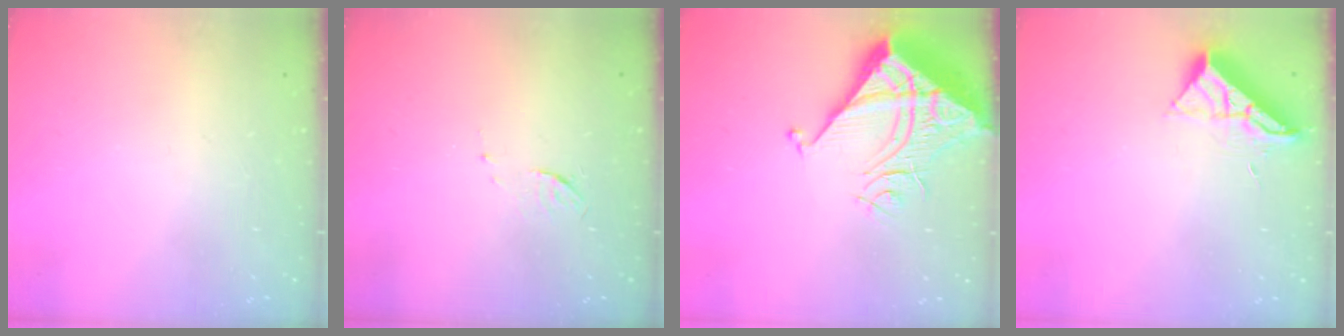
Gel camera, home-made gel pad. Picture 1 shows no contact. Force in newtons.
{"total": 3.9, "press": 3.9, "slide": 0.4}
{"total": 9.4, "press": 9.3, "slide": 1.0}
{"total": 10.2, "press": 10.2, "slide": 0.5}